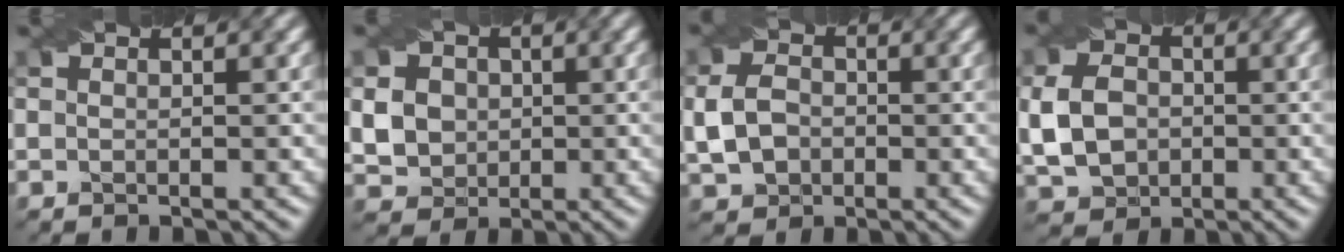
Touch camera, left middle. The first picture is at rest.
{"total": 5.4, "force": [0.3, 4.7, 2.5], "torque": [-0.061, 0.012, 0.000]}
{"total": 3.9, "force": [-0.8, 3.1, 2.2], "torque": [-0.053, 0.002, -0.018]}
{"total": 5.6, "force": [-0.8, 4.4, 3.4], "torque": [-0.080, 0.002, -0.022]}